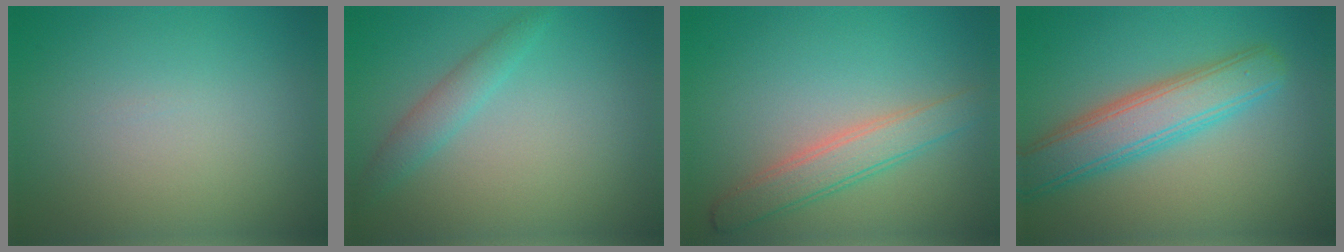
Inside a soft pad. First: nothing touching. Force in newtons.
{"total": 1.9, "press": 1.9, "slide": 0.1}
{"total": 3.5, "press": 3.5, "slide": 0.2}
{"total": 5.6, "press": 5.6, "slide": 0.1}